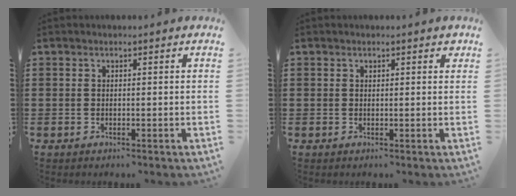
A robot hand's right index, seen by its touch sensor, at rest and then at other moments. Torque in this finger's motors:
{"motor_torque": [0.06, 0.07, 0.00, 0.01]}